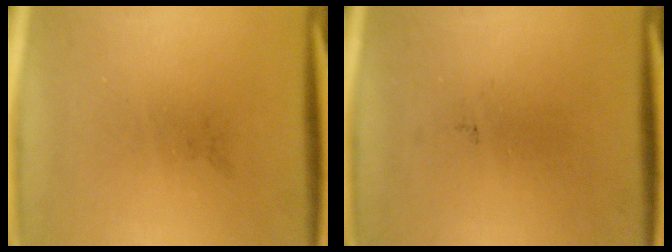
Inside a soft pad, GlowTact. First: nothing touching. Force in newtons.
{"total": 0.0}